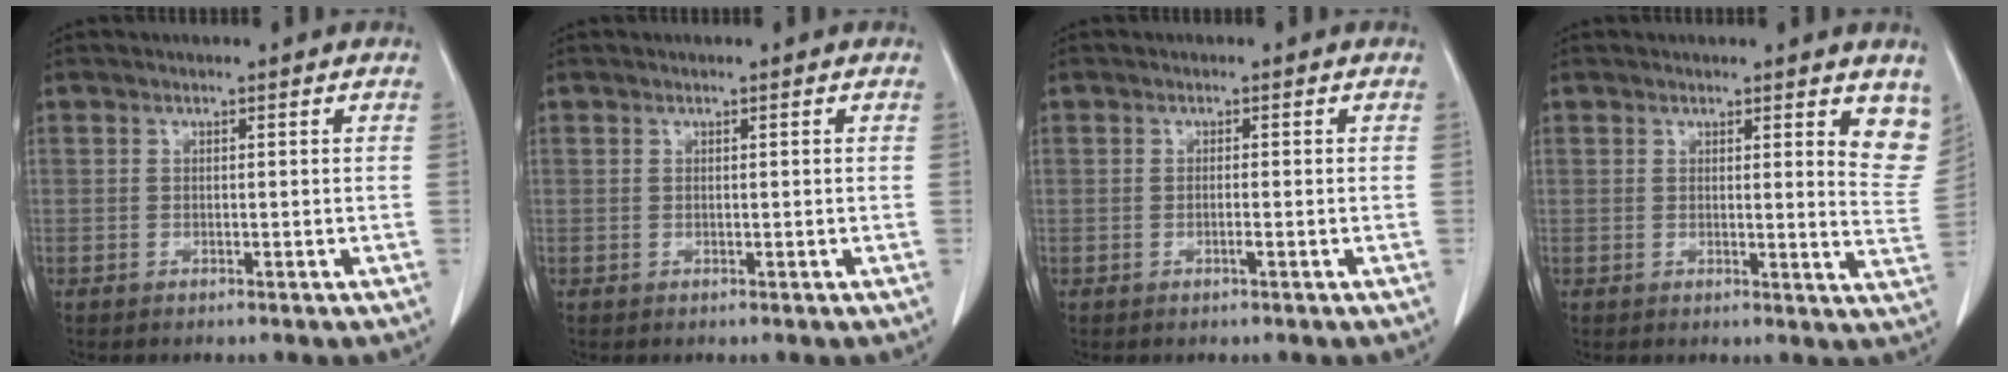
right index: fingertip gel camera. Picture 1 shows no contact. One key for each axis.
{"total": 0.0}
{"total": 1.2, "fx": -0.4, "fy": 0.2, "fz": 1.1, "tx": -0.023, "ty": 0.000, "tz": -0.006}
{"total": 7.1, "fx": 4.8, "fy": 1.9, "fz": 4.9, "tx": -0.049, "ty": -0.026, "tz": 0.040}